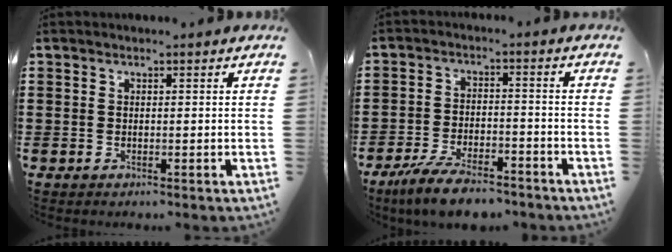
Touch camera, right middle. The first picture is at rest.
{"total": 6.8, "force": [-5.7, 1.4, 3.4], "torque": [-0.073, 0.000, -0.108]}